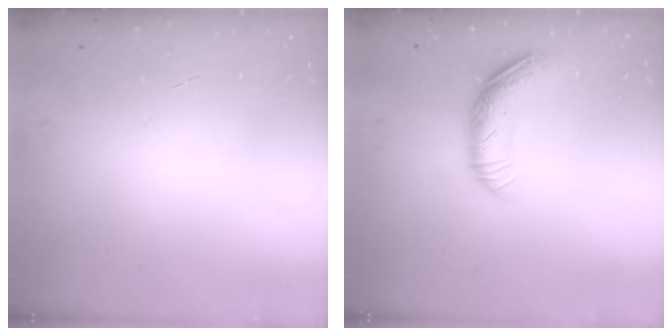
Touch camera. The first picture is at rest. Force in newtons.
{"total": 10.6, "press": 10.5, "slide": 1.7}